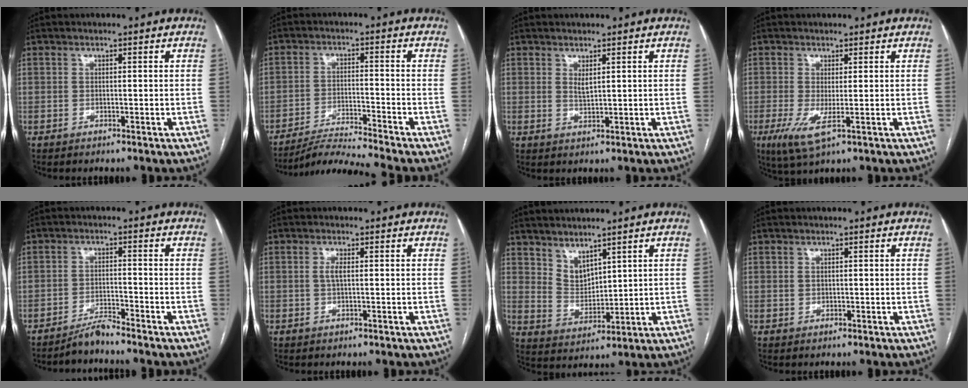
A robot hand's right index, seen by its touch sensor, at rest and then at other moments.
{"total": 7.9, "force": [-7.3, -2.7, 1.6], "torque": [-0.022, -0.021, -0.130]}
{"total": 1.6, "force": [0.8, 0.3, 1.3], "torque": [-0.029, -0.007, 0.019]}
{"total": 4.7, "force": [-1.2, 0.7, 4.5], "torque": [-0.096, -0.018, -0.015]}
{"total": 3.0, "force": [-2.8, -0.5, 0.6], "torque": [-0.011, -0.016, -0.054]}
{"total": 1.7, "force": [0.2, 0.4, 1.6], "torque": [-0.037, 0.001, 0.004]}
{"total": 5.5, "force": [4.4, 2.3, 2.3], "torque": [-0.049, -0.005, 0.100]}
{"total": 0.8, "force": [0.2, 0.6, 0.5], "torque": [-0.013, 0.000, 0.006]}